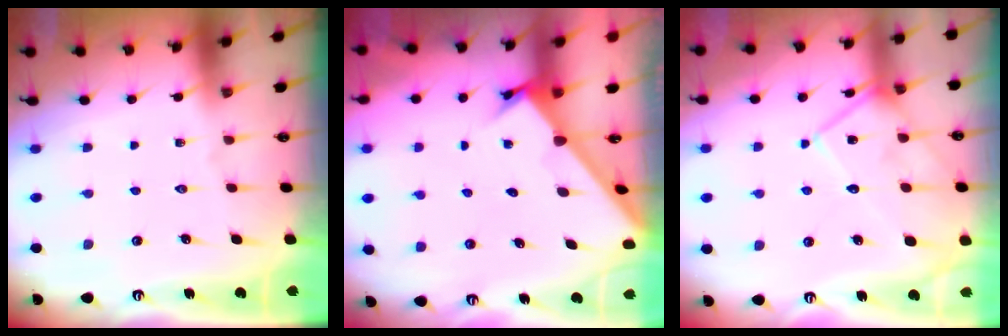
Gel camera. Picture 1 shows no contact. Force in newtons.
{"total": 2.1, "press": 2.1, "slide": 0.2}
{"total": 14.5, "press": 14.5, "slide": 1.0}